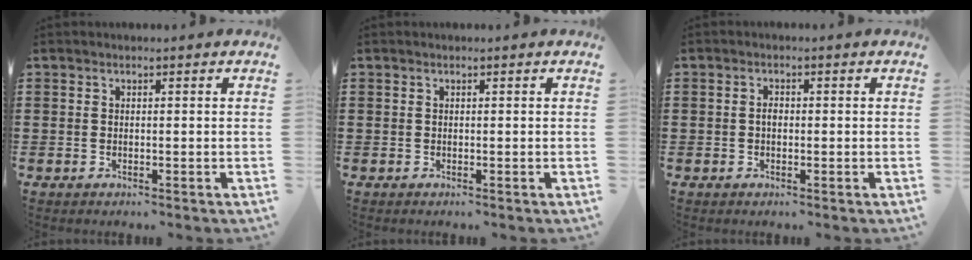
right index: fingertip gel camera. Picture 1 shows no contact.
{"total": 0.0}
{"total": 1.3, "force": [-0.1, 0.7, 1.0], "torque": [-0.021, 0.002, -0.003]}